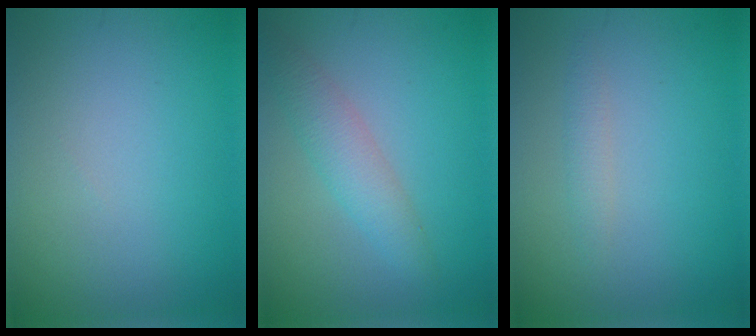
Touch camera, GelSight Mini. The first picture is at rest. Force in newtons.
{"total": 2.9, "press": 2.9, "slide": 0.1}
{"total": 1.1, "press": 1.1, "slide": 0.1}